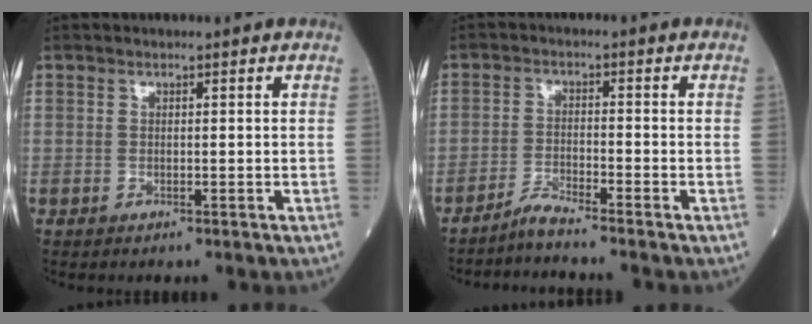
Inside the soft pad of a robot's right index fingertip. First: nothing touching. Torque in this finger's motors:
{"motor_torque": [-0.21, -0.19, -0.02, -0.01]}